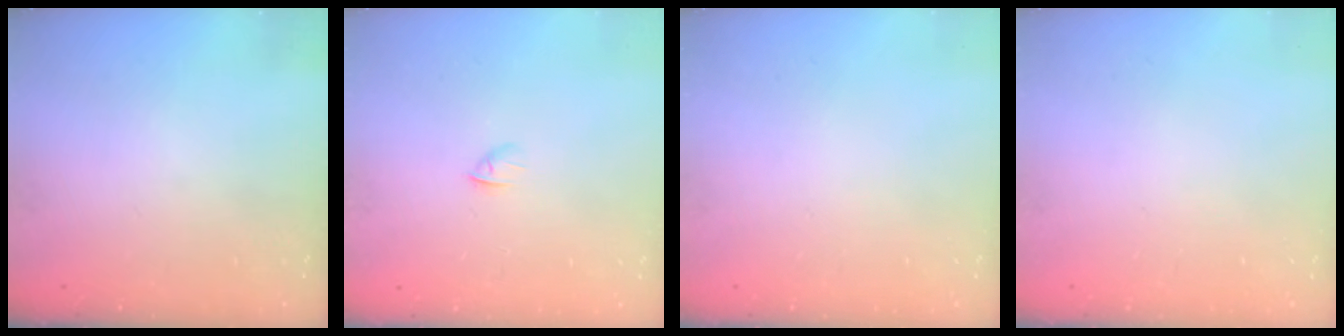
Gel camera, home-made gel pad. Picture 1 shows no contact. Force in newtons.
{"total": 2.8, "press": 2.7, "slide": 0.7}
{"total": 0.0}
{"total": 0.0}